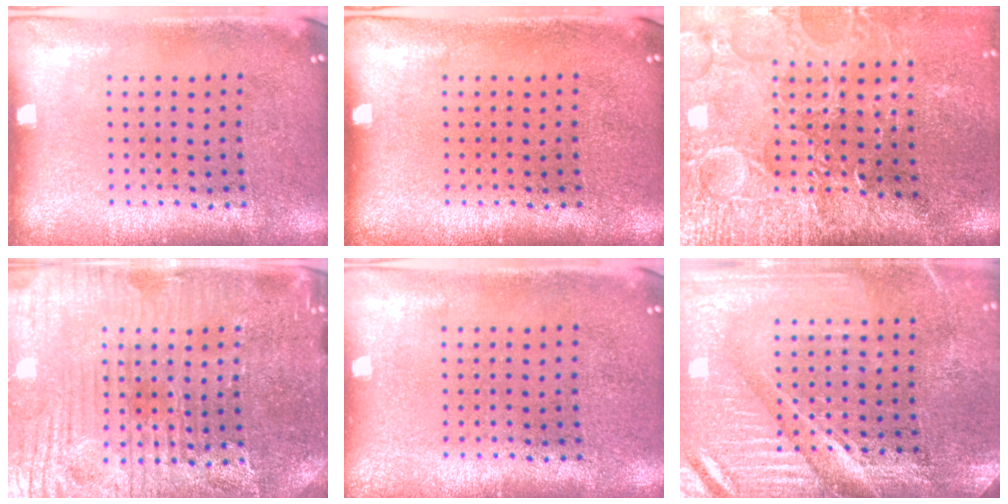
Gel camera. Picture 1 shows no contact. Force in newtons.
{"total": 0.0}
{"total": 4.4, "press": 3.8, "slide": 2.2}
{"total": 4.8, "press": 4.6, "slide": 1.3}
{"total": 0.0}
{"total": 4.0, "press": 3.7, "slide": 1.5}